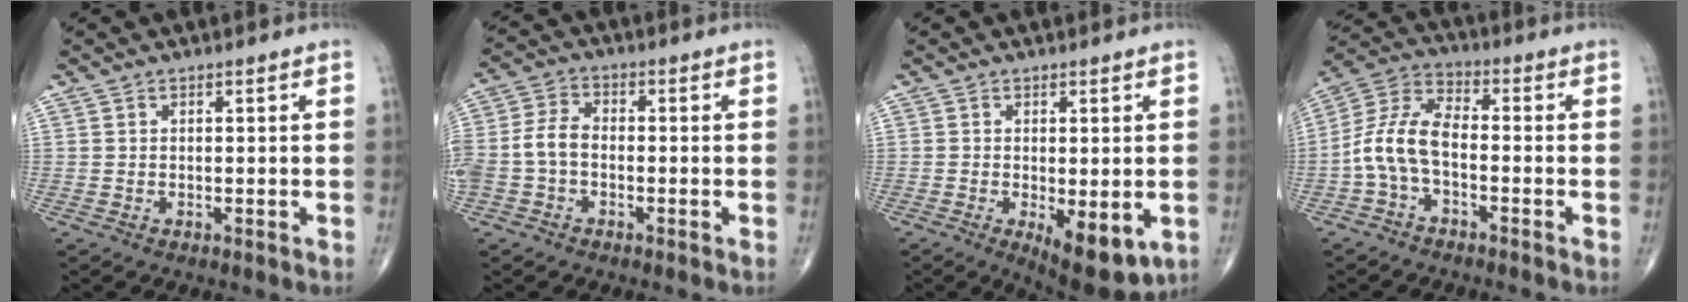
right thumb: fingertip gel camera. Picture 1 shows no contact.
{"total": 7.6, "force": [-1.6, 5.1, 5.4], "torque": [-0.118, 0.024, -0.039]}
{"total": 9.3, "force": [-2.7, 3.8, 8.1], "torque": [-0.106, -0.020, -0.030]}
{"total": 9.5, "force": [-2.5, 5.0, 7.7], "torque": [-0.157, 0.038, -0.061]}